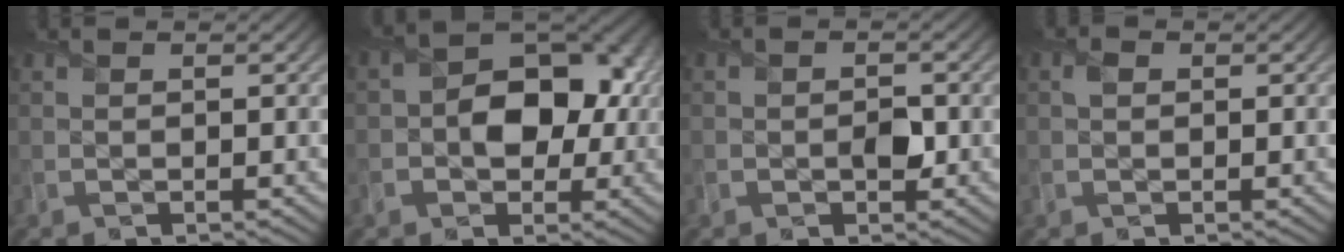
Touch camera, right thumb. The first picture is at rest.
{"total": 8.7, "force": [-0.1, 6.2, 6.1], "torque": [-0.077, 0.005, -0.010]}
{"total": 2.1, "force": [-0.6, 1.5, 1.3], "torque": [-0.022, -0.006, -0.010]}
{"total": 0.9, "force": [0.1, 0.8, 0.4], "torque": [-0.009, 0.000, 0.000]}